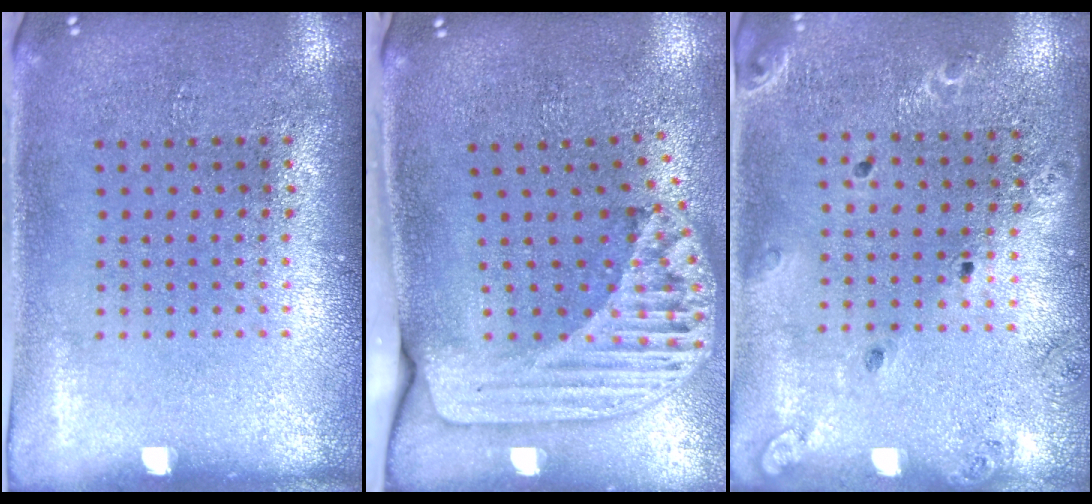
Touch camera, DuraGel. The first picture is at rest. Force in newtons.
{"total": 2.4, "press": 1.7, "slide": 1.6}
{"total": 1.4, "press": 1.4, "slide": 0.1}